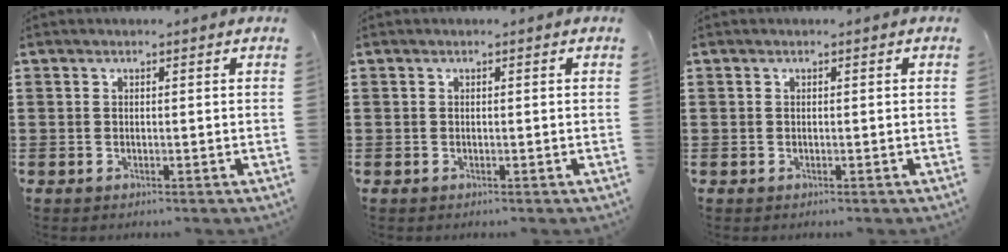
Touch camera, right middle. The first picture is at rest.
{"total": 0.0}
{"total": 0.0}